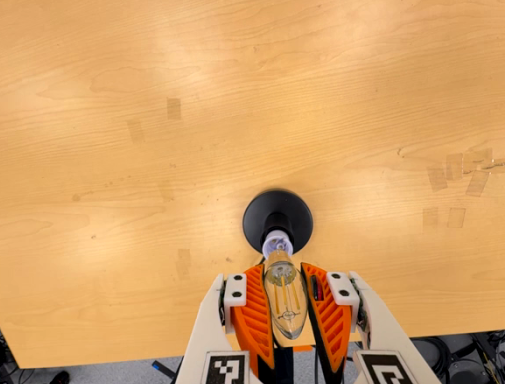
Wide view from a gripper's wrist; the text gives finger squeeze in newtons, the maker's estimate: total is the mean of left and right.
{"total": 20.5, "left": 22.2, "right": 18.9}